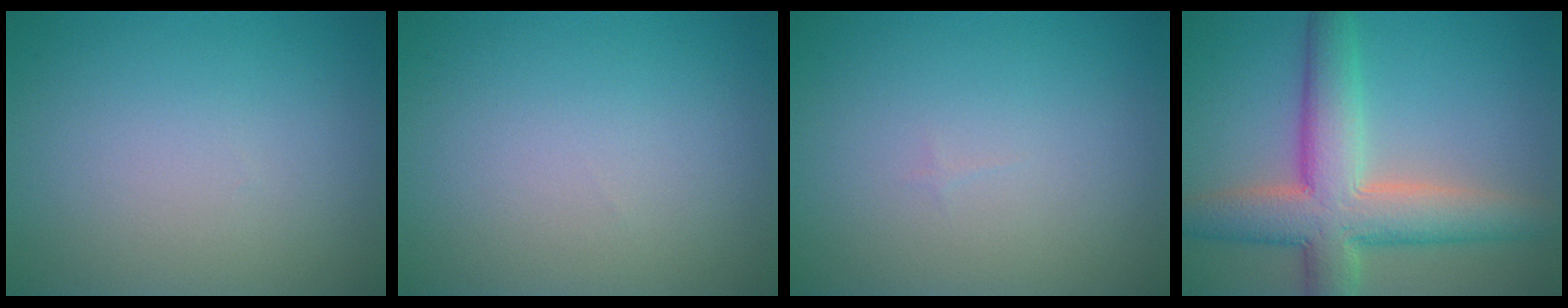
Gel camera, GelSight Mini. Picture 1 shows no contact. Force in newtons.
{"total": 0.0}
{"total": 0.0}
{"total": 8.3, "press": 8.3, "slide": 0.8}